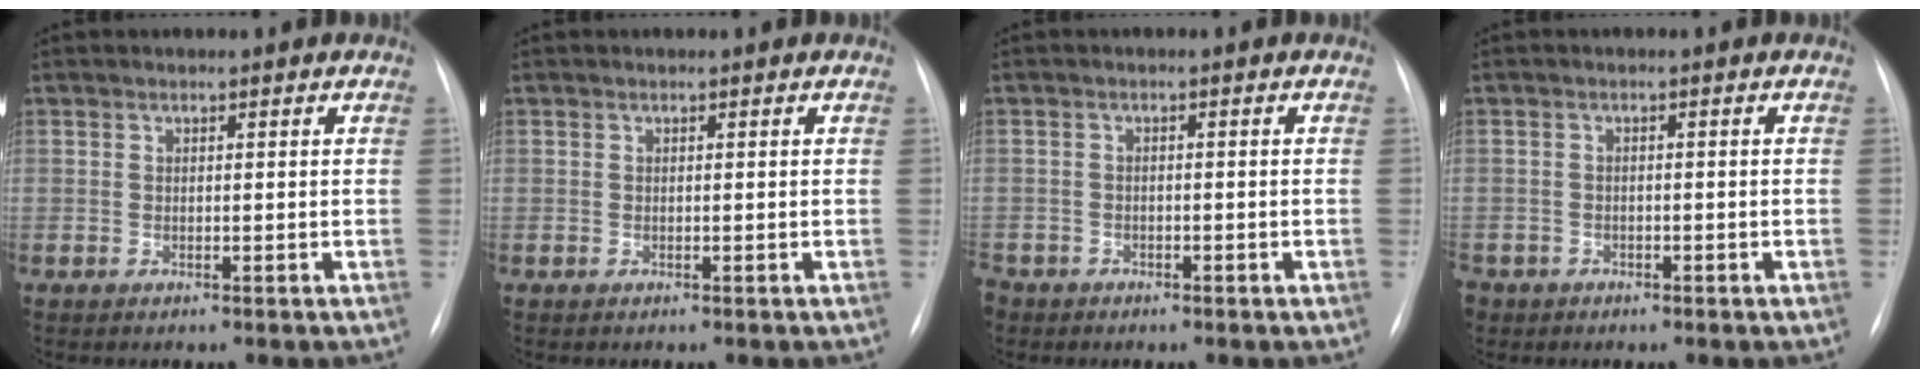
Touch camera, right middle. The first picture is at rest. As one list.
[{"total": 0.0}, {"total": 3.7, "force": [-2.6, 2.5, 0.8], "torque": [-0.021, -0.001, -0.043]}, {"total": 3.8, "force": [-2.4, 2.9, 0.7], "torque": [-0.024, 0.000, -0.039]}]